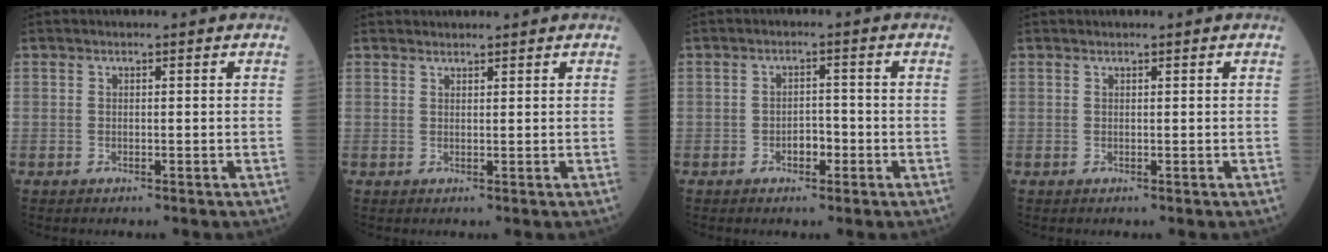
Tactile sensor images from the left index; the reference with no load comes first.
{"total": 1.7, "force": [1.7, 0.3, 0.2], "torque": [-0.007, 0.015, 0.033]}
{"total": 2.4, "force": [-1.1, 1.3, 1.7], "torque": [-0.023, 0.006, -0.019]}
{"total": 0.5, "force": [0.5, 0.0, 0.1], "torque": [-0.005, 0.004, 0.011]}